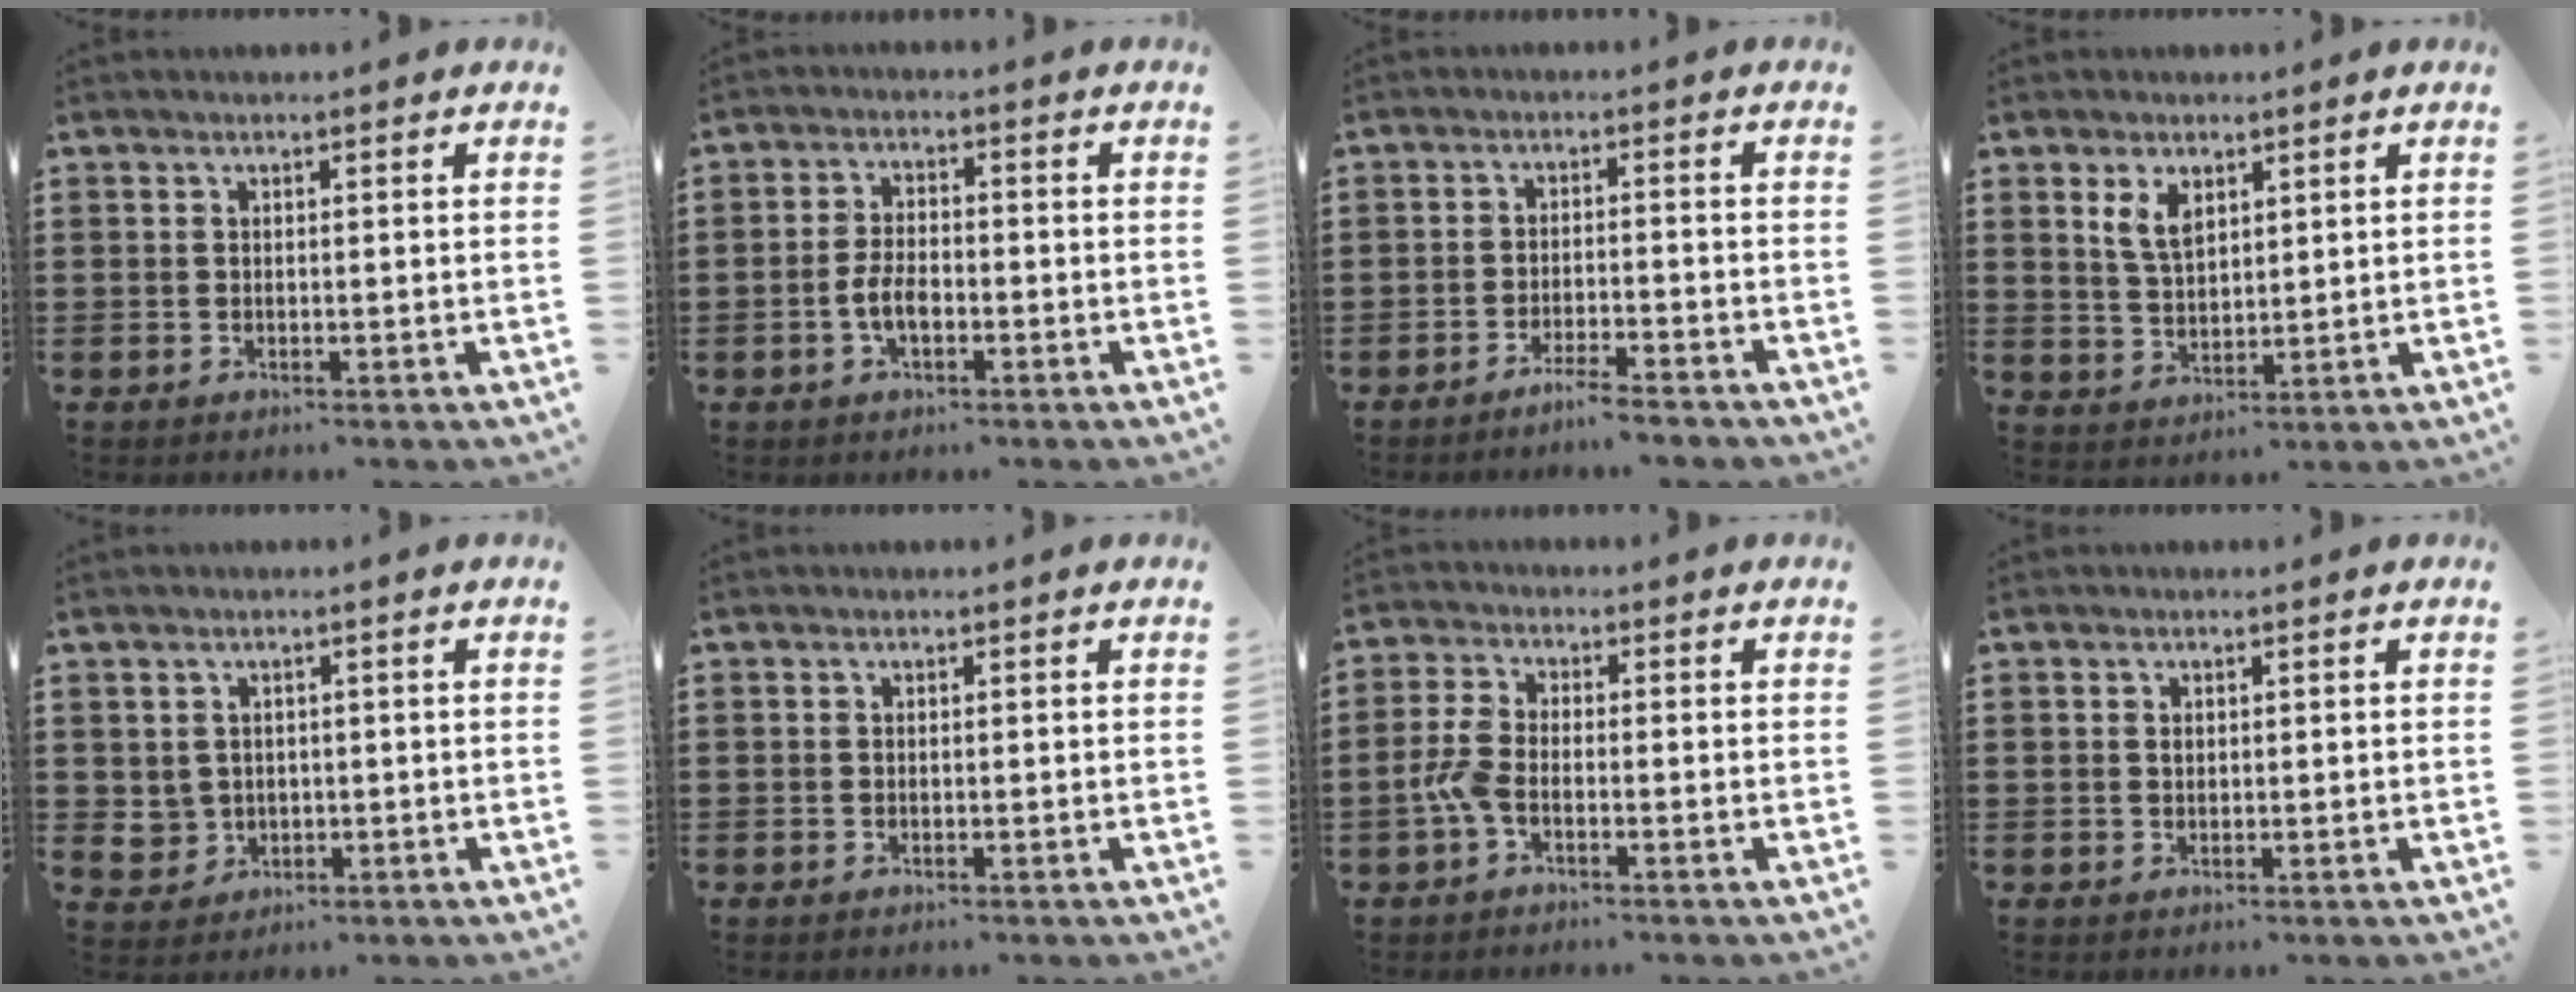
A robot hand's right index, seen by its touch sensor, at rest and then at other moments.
{"total": 4.1, "force": [-1.3, 2.0, 3.4], "torque": [-0.081, -0.001, -0.029]}
{"total": 3.3, "force": [-3.0, -0.2, 1.2], "torque": [-0.021, 0.001, -0.058]}
{"total": 4.4, "force": [2.3, 2.2, 3.0], "torque": [-0.067, 0.006, 0.042]}
{"total": 2.4, "force": [0.4, 2.4, 0.4], "torque": [-0.020, 0.008, 0.006]}
{"total": 0.0}
{"total": 4.1, "force": [-1.7, 1.8, 3.4], "torque": [-0.093, -0.006, -0.039]}
{"total": 0.7, "force": [0.3, 0.6, 0.3], "torque": [-0.008, 0.003, 0.006]}